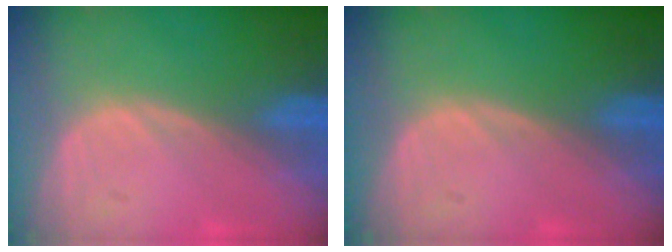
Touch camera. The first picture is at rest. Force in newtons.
{"total": 0.0}